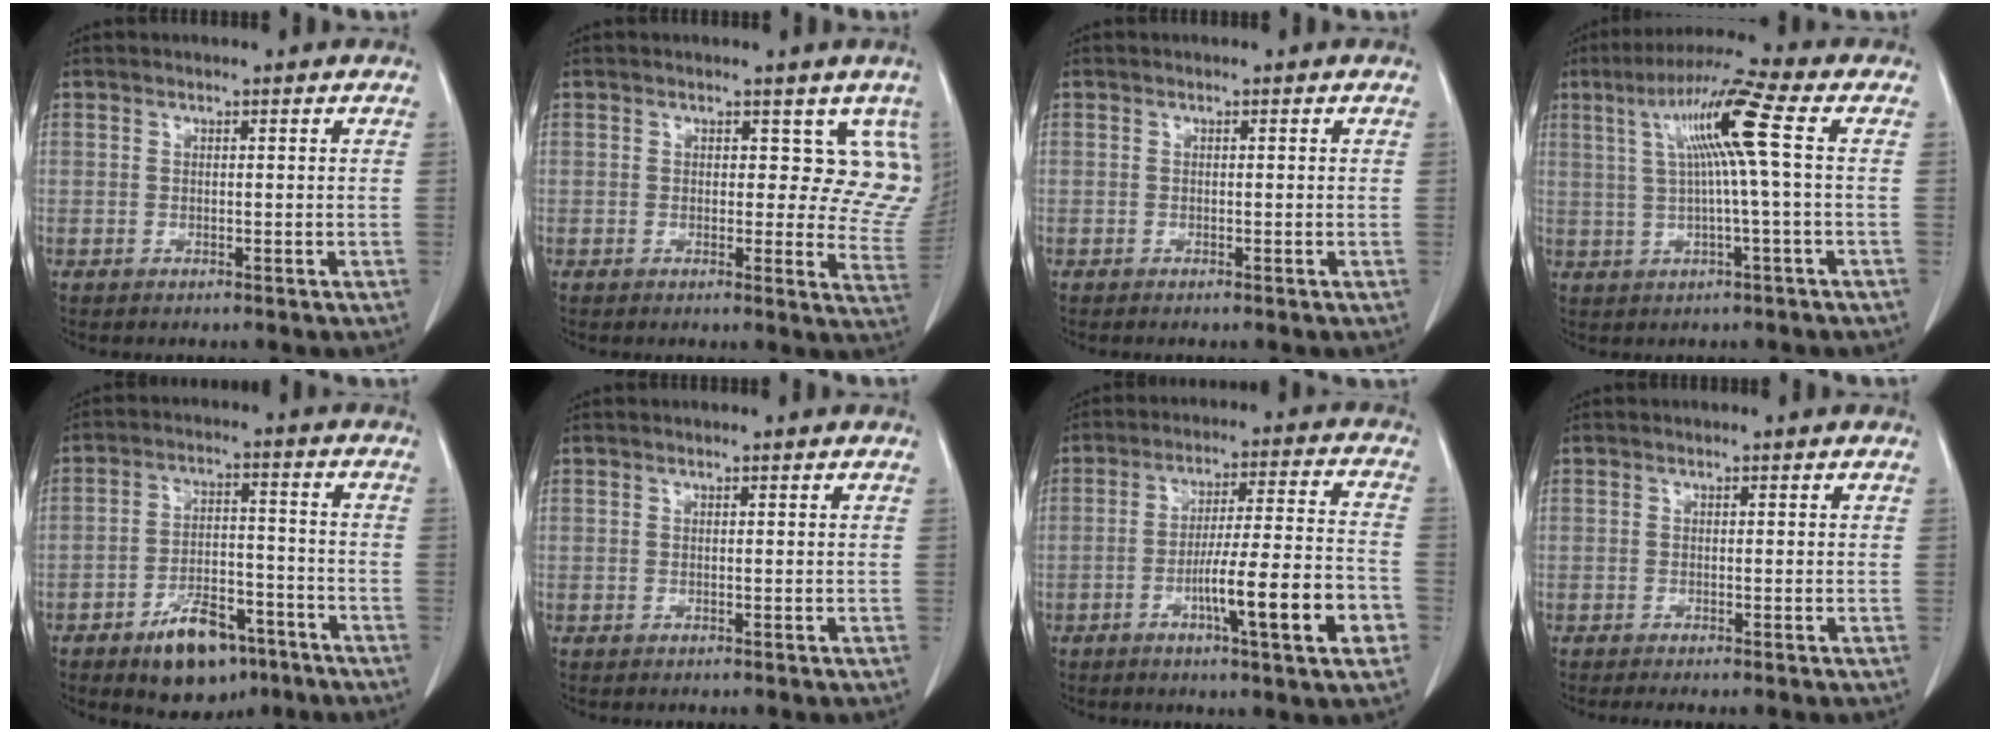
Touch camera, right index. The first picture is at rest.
{"total": 8.0, "force": [4.8, 4.5, 4.6], "torque": [-0.023, -0.014, 0.035]}
{"total": 0.0}
{"total": 9.7, "force": [1.9, -1.1, 9.4], "torque": [-0.171, 0.021, 0.036]}
{"total": 10.2, "force": [-6.5, 4.8, 6.3], "torque": [-0.102, 0.009, -0.100]}
{"total": 0.0}
{"total": 13.7, "force": [-5.1, 0.6, 12.7], "torque": [-0.201, 0.000, -0.077]}
{"total": 1.0, "force": [-0.6, -0.1, 0.8], "torque": [-0.014, -0.001, -0.013]}